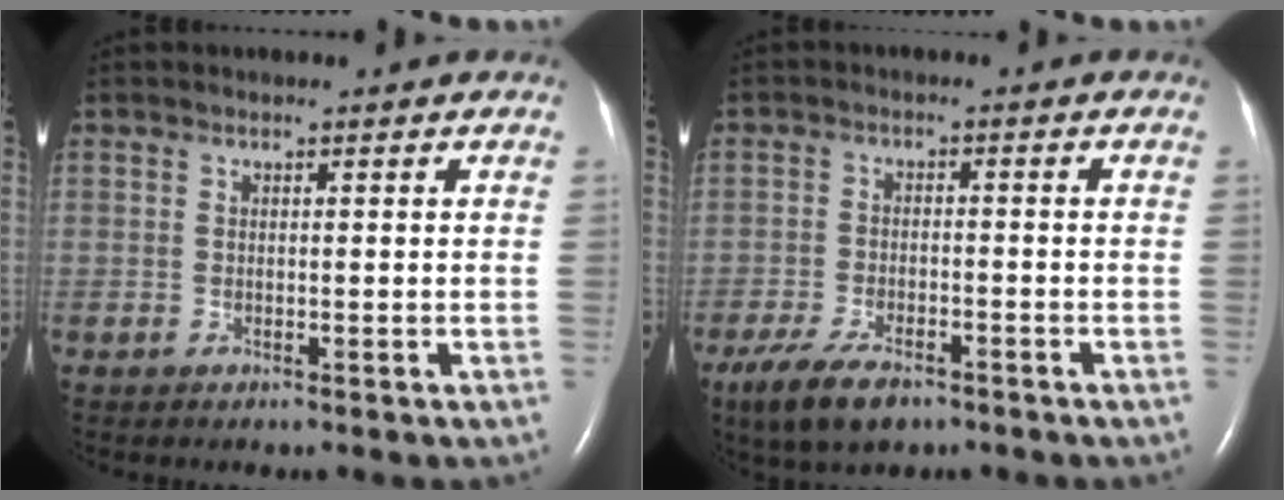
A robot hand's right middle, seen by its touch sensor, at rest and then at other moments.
{"total": 7.5, "force": [-5.3, 2.8, 4.5], "torque": [-0.094, -0.011, -0.091]}